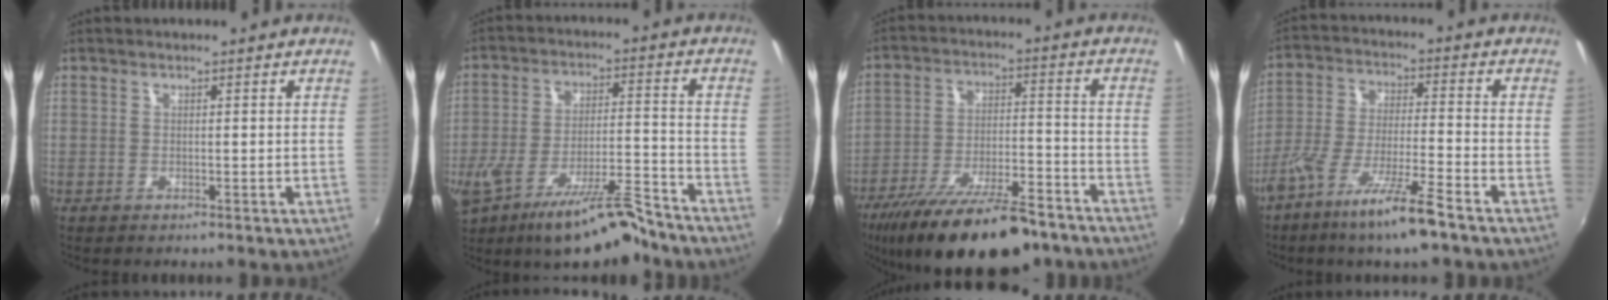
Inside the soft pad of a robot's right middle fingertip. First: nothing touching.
{"total": 14.8, "force": [-11.1, 3.1, 9.2], "torque": [-0.171, -0.020, -0.182]}
{"total": 22.1, "force": [-17.0, 6.5, 12.4], "torque": [-0.229, -0.031, -0.256]}
{"total": 11.6, "force": [-7.9, 0.6, 8.5], "torque": [-0.171, -0.018, -0.146]}